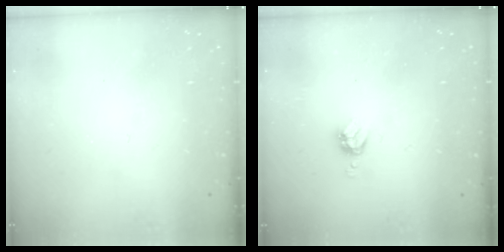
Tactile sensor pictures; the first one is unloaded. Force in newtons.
{"total": 3.6, "press": 3.6, "slide": 0.2}